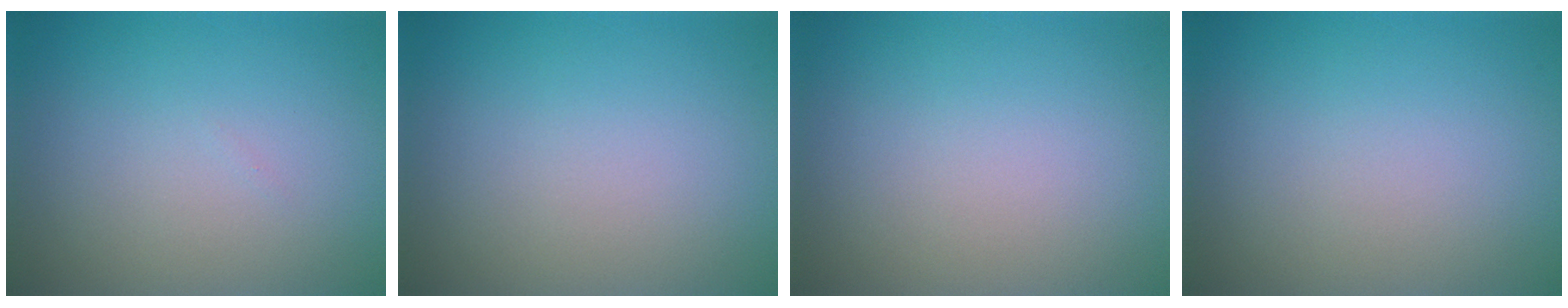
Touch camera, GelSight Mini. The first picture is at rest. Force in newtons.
{"total": 0.0}
{"total": 0.0}
{"total": 0.0}